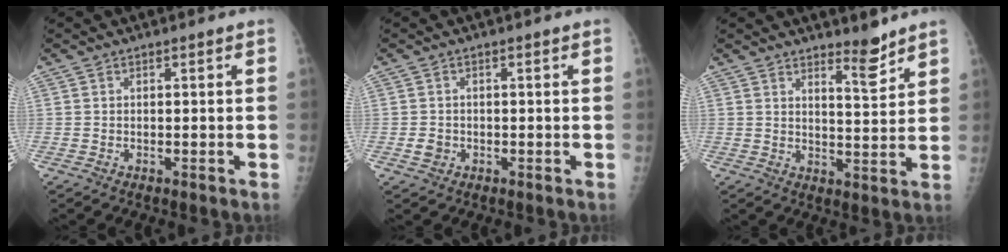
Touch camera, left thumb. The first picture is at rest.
{"total": 2.2, "force": [-0.6, 1.9, 0.9], "torque": [-0.009, 0.003, -0.007]}
{"total": 5.0, "force": [4.2, 0.9, 2.6], "torque": [-0.031, -0.042, 0.064]}